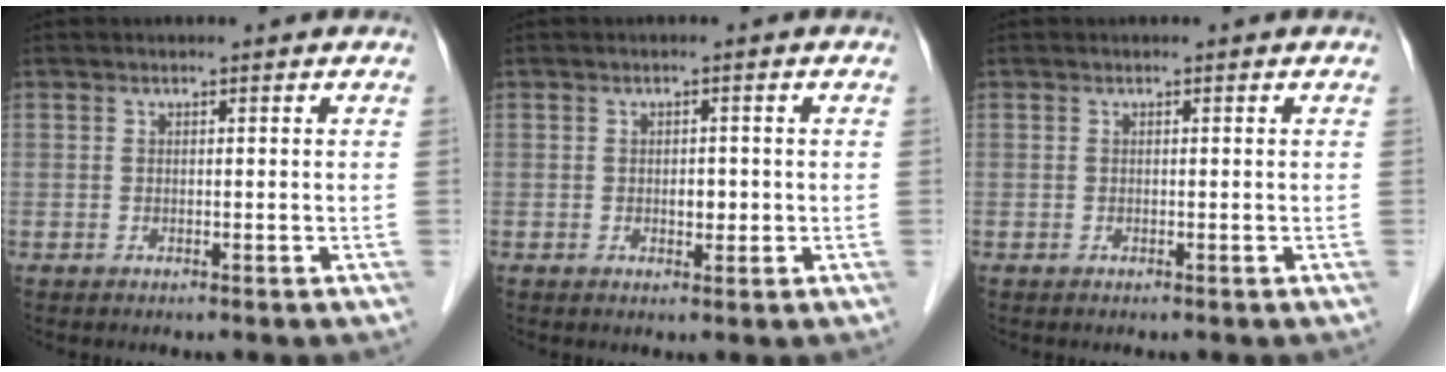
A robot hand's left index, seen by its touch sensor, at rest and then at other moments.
{"total": 1.7, "force": [-0.4, 1.0, 1.3], "torque": [-0.019, -0.002, -0.004]}
{"total": 0.0}